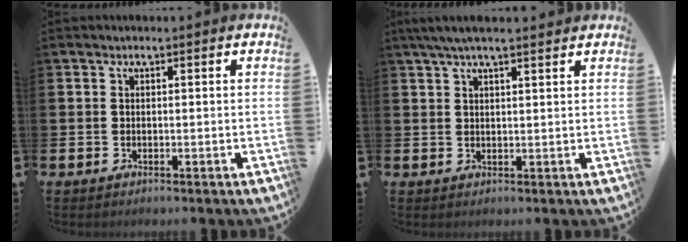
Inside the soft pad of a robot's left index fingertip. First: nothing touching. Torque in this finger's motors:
{"motor_torque": [0.78, -0.90, 0.40, 0.04]}